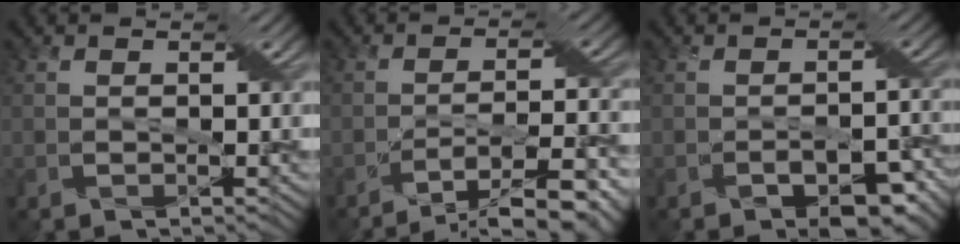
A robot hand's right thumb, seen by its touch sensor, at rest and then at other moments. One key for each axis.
{"total": 10.4, "fx": -7.1, "fy": 1.8, "fz": 7.3, "tx": -0.118, "ty": 0.004, "tz": -0.108}
{"total": 6.4, "fx": -4.0, "fy": 2.9, "fz": 4.1, "tx": -0.052, "ty": -0.013, "tz": -0.059}